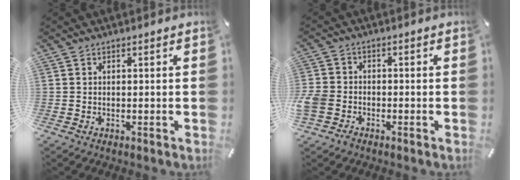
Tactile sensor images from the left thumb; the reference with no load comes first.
{"total": 4.1, "force": [-2.2, 3.2, 1.5], "torque": [-0.036, 0.010, -0.043]}